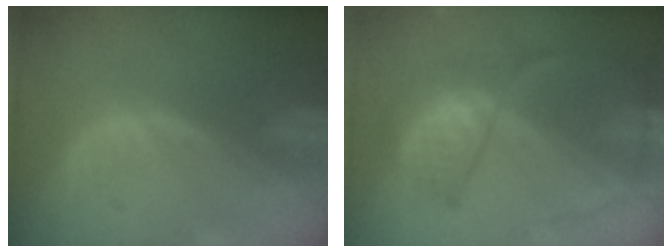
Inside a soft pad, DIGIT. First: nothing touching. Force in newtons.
{"total": 6.4, "press": 6.3, "slide": 1.0}